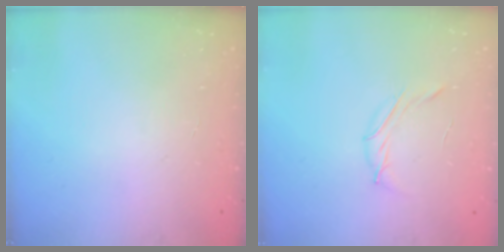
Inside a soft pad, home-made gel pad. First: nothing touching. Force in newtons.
{"total": 4.0, "press": 3.8, "slide": 1.0}